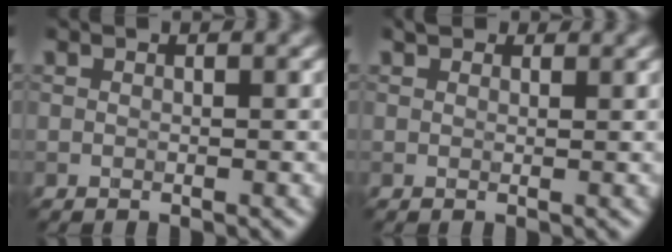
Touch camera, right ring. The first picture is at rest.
{"total": 1.0, "force": [0.8, 0.5, 0.2], "torque": [-0.004, -0.001, 0.008]}